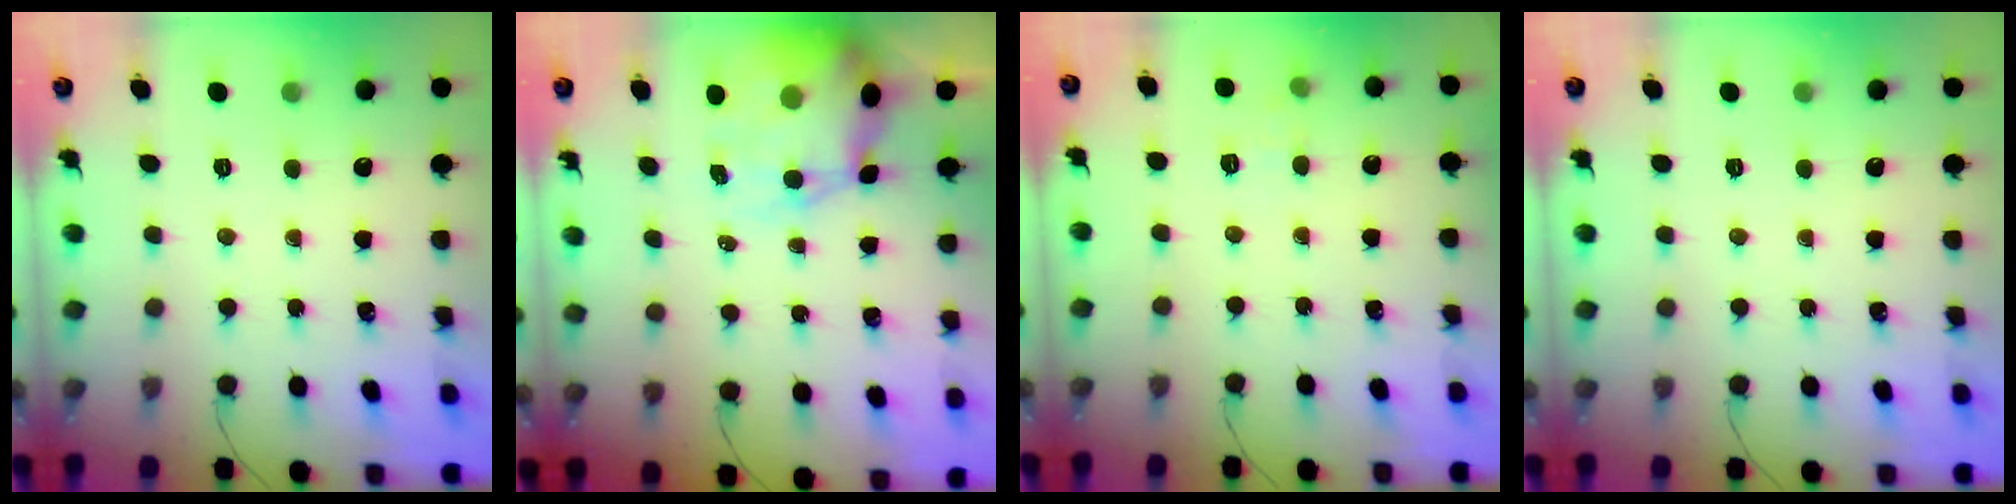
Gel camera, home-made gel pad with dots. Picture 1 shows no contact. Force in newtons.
{"total": 12.3, "press": 11.8, "slide": 3.3}
{"total": 4.9, "press": 4.7, "slide": 1.4}
{"total": 0.0}